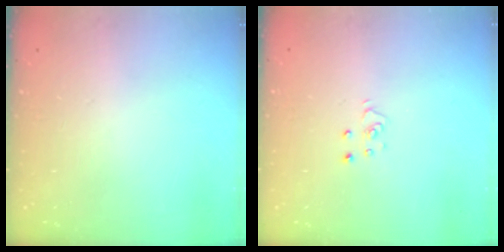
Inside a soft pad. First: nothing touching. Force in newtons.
{"total": 3.6, "press": 3.6, "slide": 0.2}